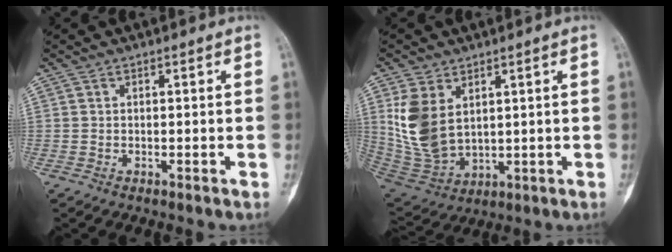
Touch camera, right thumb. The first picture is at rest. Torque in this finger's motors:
{"motor_torque": [-0.05, 0.48, 0.58, -0.25, 0.10]}